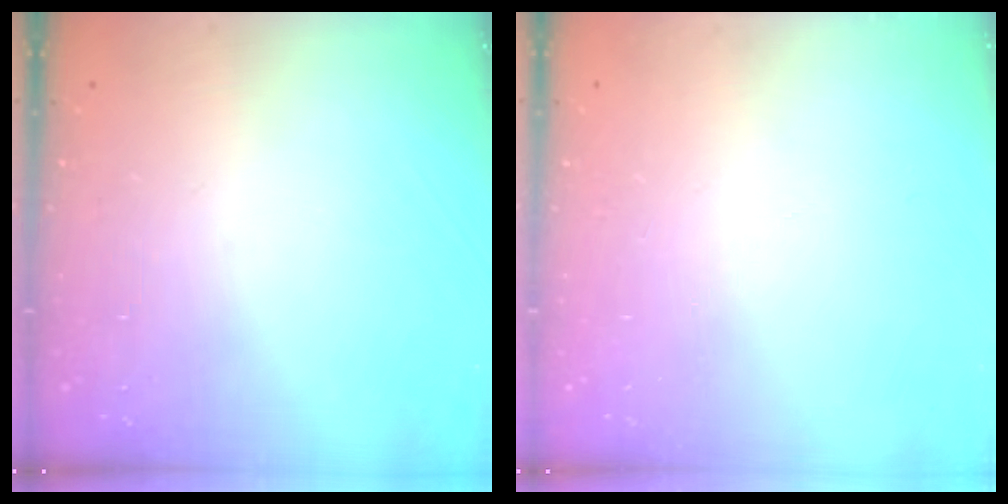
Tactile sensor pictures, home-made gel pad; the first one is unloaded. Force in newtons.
{"total": 0.0}